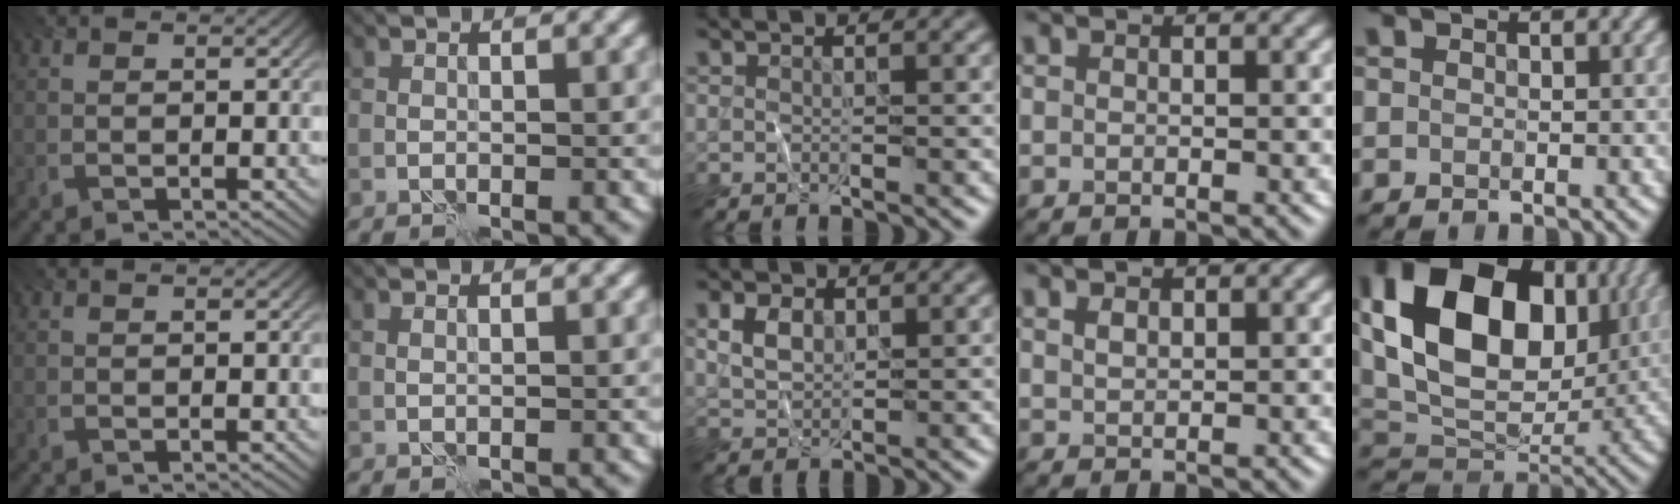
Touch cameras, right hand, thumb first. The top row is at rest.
{"middle": {"total": 2.6, "force": [0.9, 1.8, 1.6], "torque": [-0.038, 0.002, 0.020]}, "ring": {"total": 1.0, "force": [0.6, 0.4, 0.6], "torque": [-0.014, 0.000, 0.015]}, "little": {"total": 15.8, "force": [3.6, 10.9, 10.9], "torque": [-0.209, 0.016, 0.071]}}